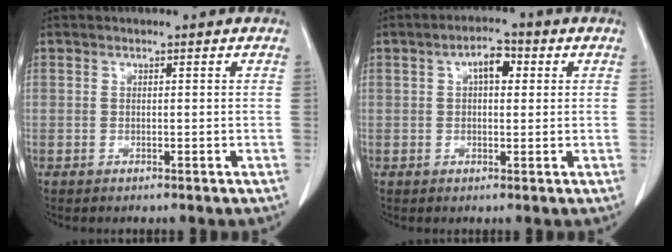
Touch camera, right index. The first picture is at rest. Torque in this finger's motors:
{"motor_torque": [0.40, 0.00, 0.17, 0.03]}